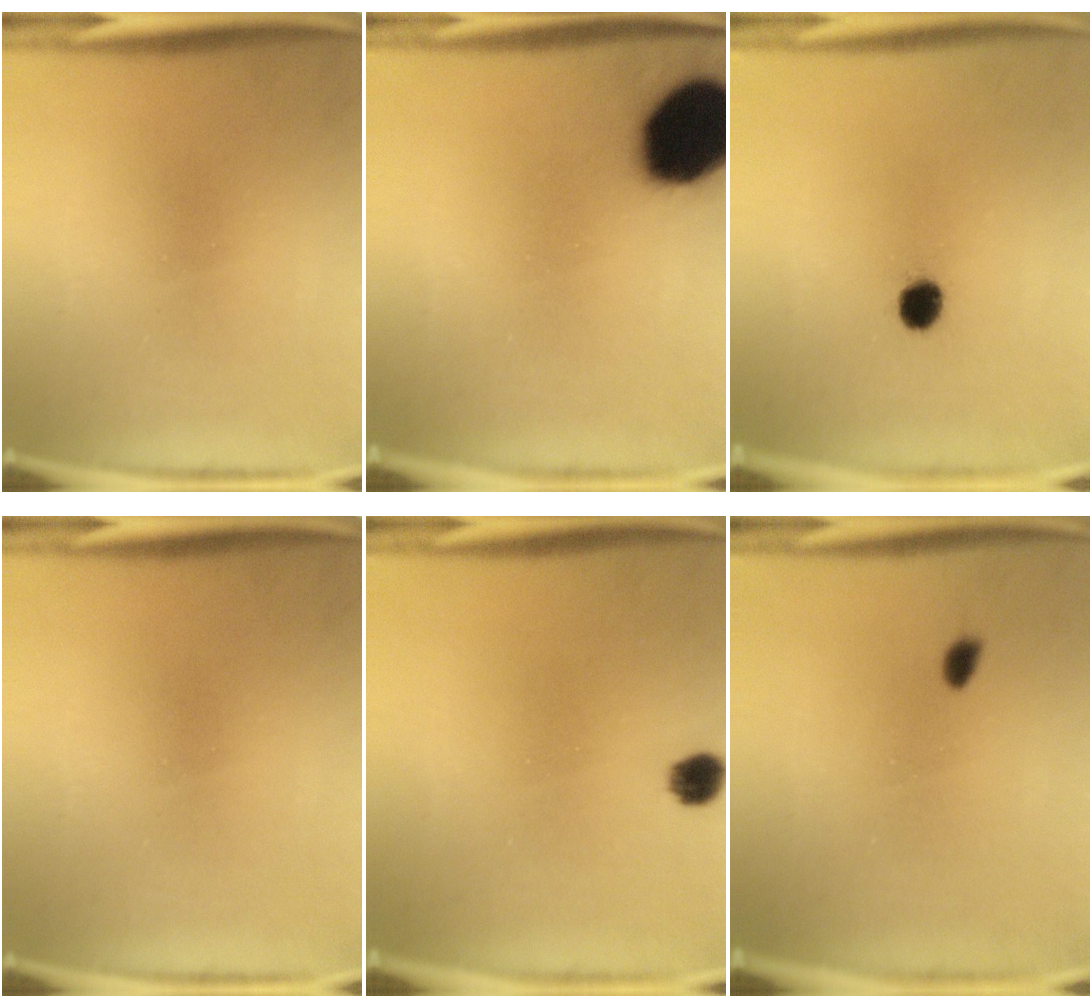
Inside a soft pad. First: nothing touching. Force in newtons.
{"total": 17.9}
{"total": 4.2}
{"total": 0.0}
{"total": 3.2}
{"total": 1.5}